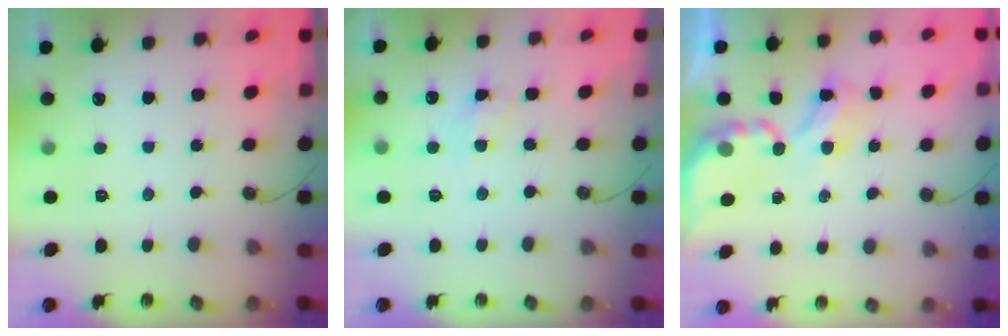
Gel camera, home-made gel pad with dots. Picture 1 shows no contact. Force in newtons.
{"total": 4.4, "press": 4.3, "slide": 0.6}
{"total": 3.7, "press": 3.7, "slide": 0.2}